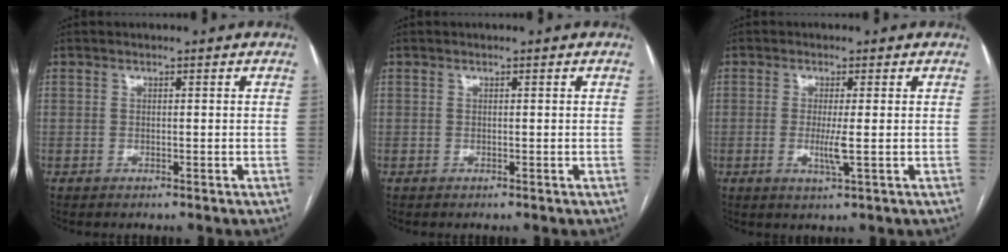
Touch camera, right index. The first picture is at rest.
{"total": 0.0}
{"total": 3.5, "force": [-0.5, -0.2, 3.4], "torque": [-0.071, -0.009, -0.008]}